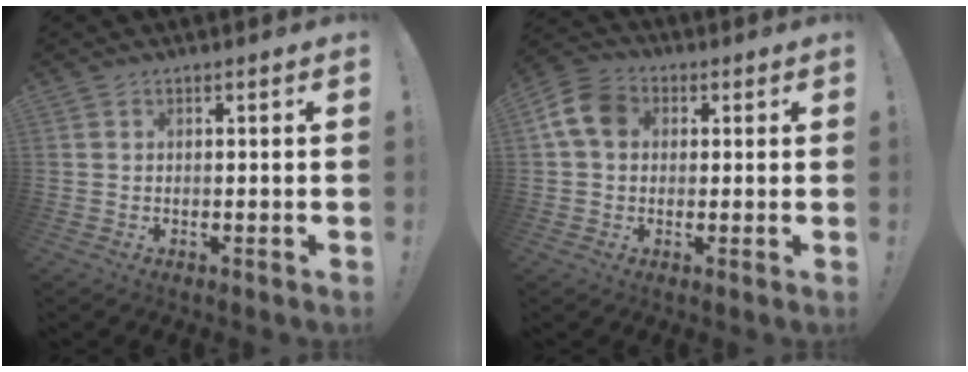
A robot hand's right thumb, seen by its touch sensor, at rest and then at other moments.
{"total": 10.0, "force": [2.3, 7.5, 6.1], "torque": [-0.118, 0.009, 0.049]}